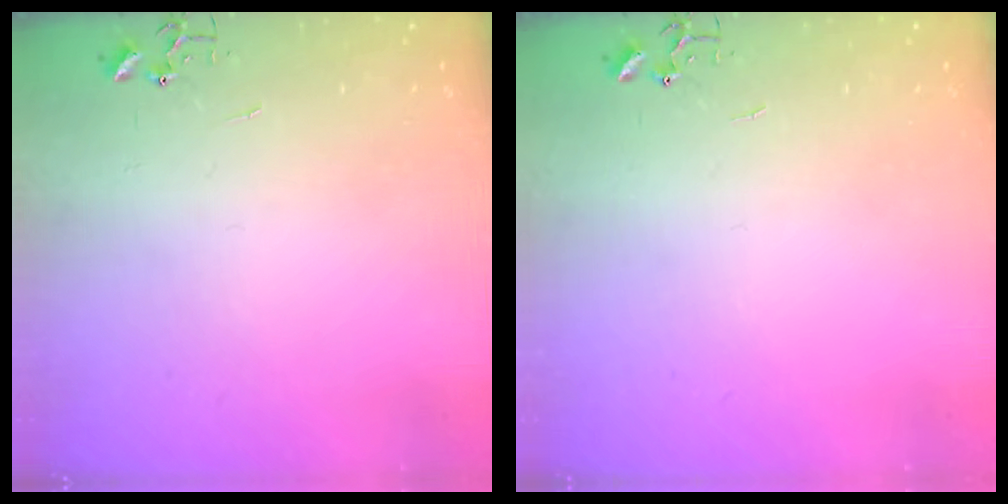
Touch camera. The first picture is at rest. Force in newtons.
{"total": 0.0}